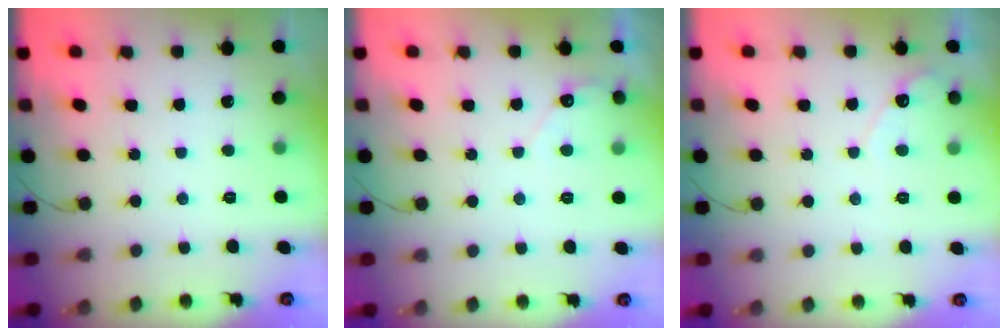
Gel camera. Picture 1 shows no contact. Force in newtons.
{"total": 3.5, "press": 3.5, "slide": 0.2}
{"total": 3.6, "press": 3.6, "slide": 0.1}